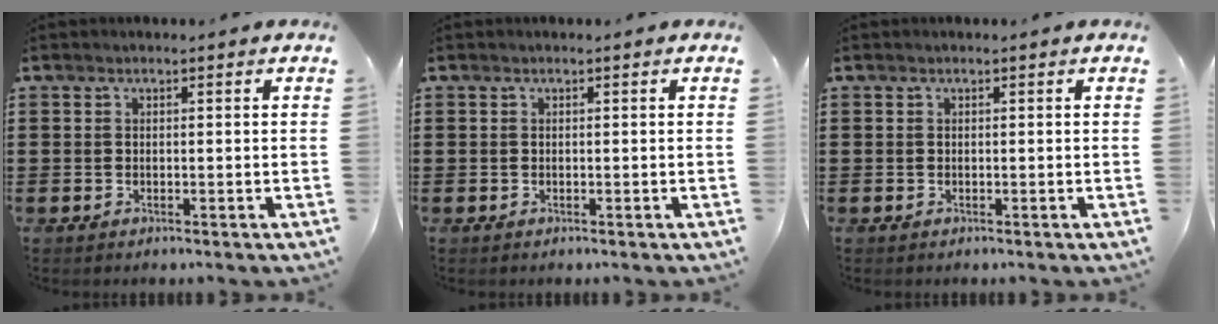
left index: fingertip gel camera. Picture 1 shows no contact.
{"total": 0.0}
{"total": 0.0}